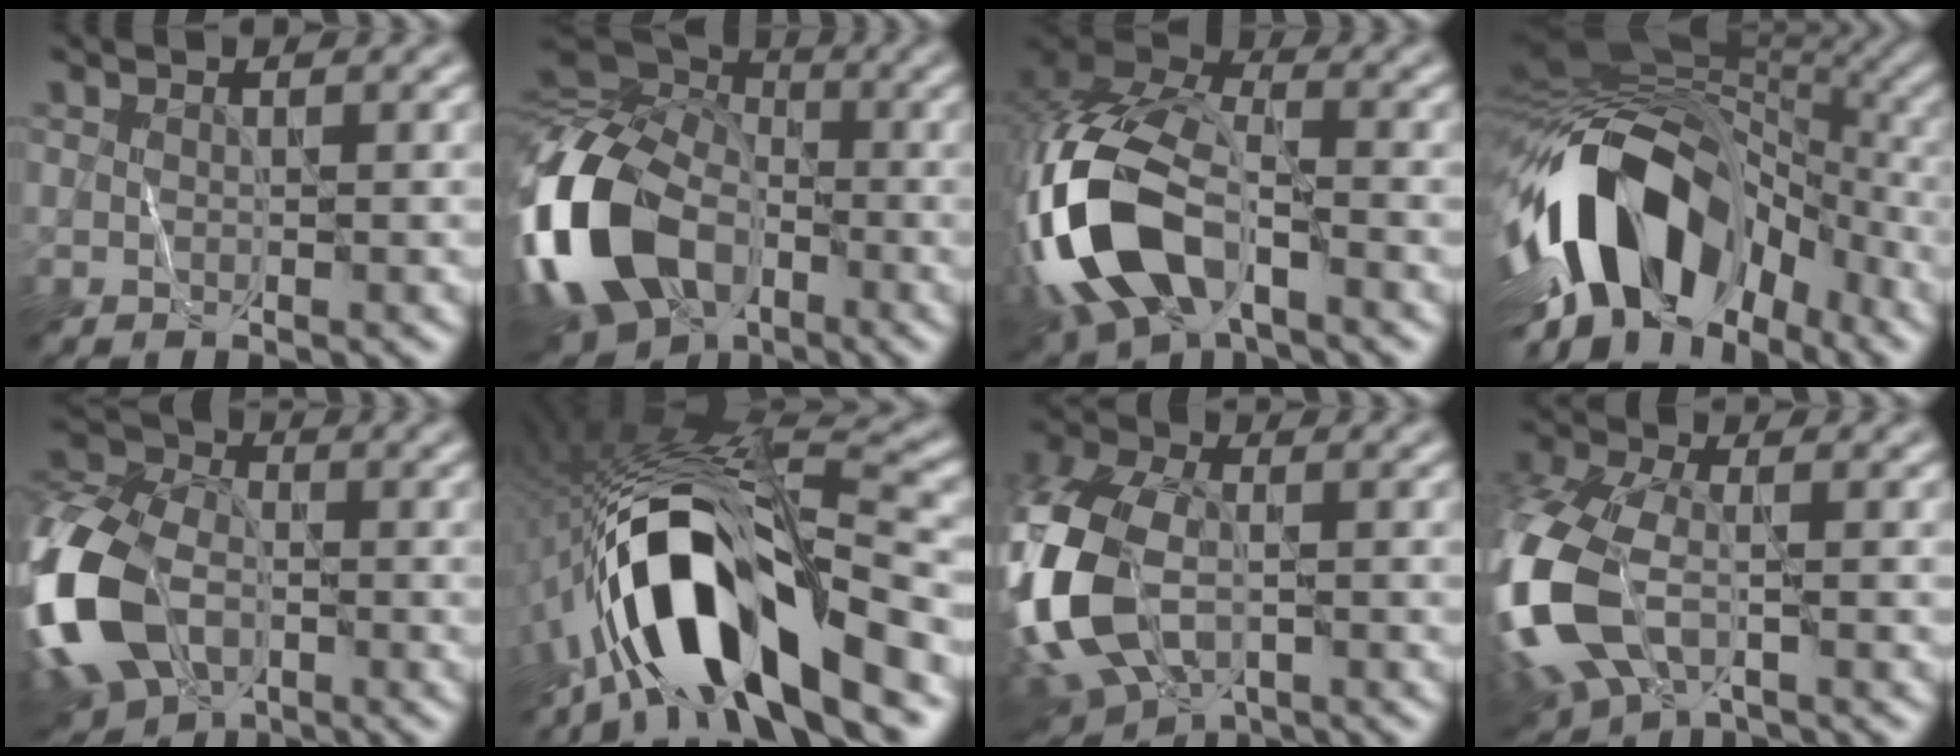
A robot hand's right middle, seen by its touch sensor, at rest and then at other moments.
{"total": 16.7, "force": [-6.5, 11.2, 10.6], "torque": [-0.256, -0.017, -0.128]}
{"total": 14.1, "force": [-5.2, 7.6, 10.7], "torque": [-0.246, -0.007, -0.099]}
{"total": 14.0, "force": [-5.4, 8.5, 9.8], "torque": [-0.158, 0.014, -0.103]}
{"total": 14.5, "force": [-5.8, 9.1, 9.7], "torque": [-0.246, -0.020, -0.126]}
{"total": 13.8, "force": [-6.3, 4.4, 11.4], "torque": [-0.205, 0.015, -0.114]}
{"total": 12.2, "force": [-3.6, 7.5, 9.0], "torque": [-0.224, -0.017, -0.070]}
{"total": 11.5, "force": [-4.2, 6.1, 8.9], "torque": [-0.235, -0.017, -0.084]}